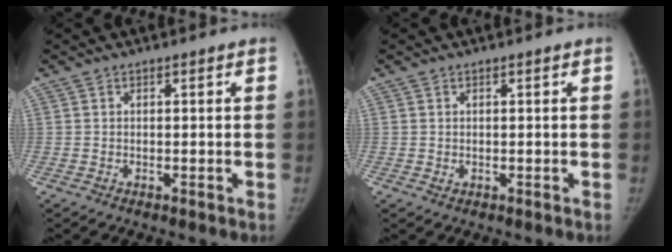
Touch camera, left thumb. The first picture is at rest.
{"total": 0.6, "force": [0.2, 0.4, 0.3], "torque": [-0.001, -0.002, 0.006]}